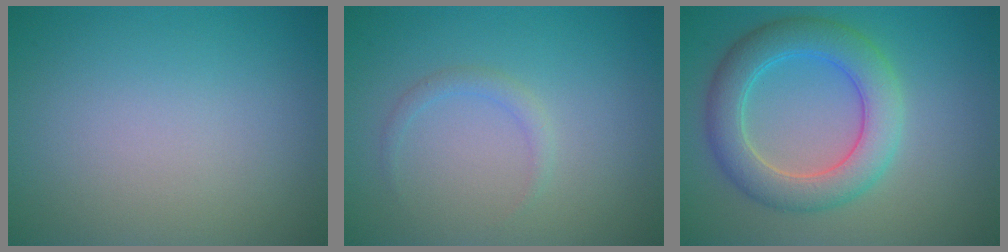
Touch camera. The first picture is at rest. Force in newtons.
{"total": 1.0, "press": 1.0, "slide": 0.0}
{"total": 5.8, "press": 5.8, "slide": 0.2}